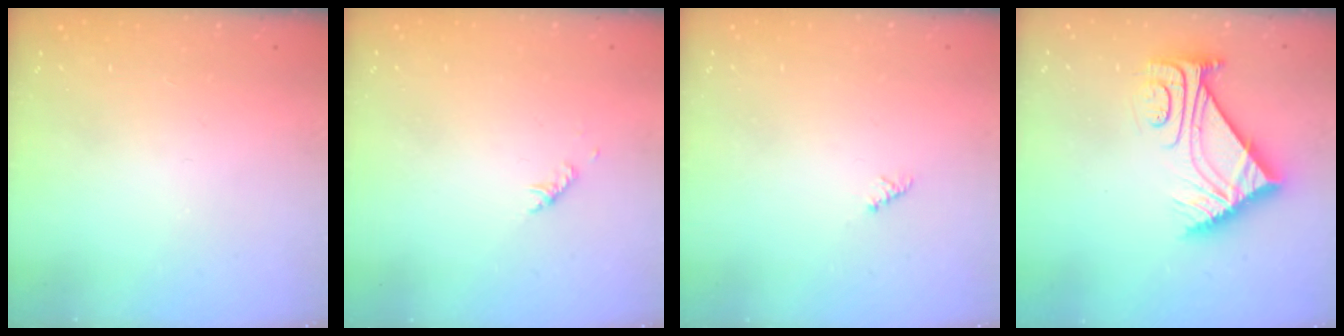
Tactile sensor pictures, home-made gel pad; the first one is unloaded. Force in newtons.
{"total": 2.8, "press": 2.7, "slide": 0.6}
{"total": 1.1, "press": 1.1, "slide": 0.3}
{"total": 10.5, "press": 10.5, "slide": 0.8}